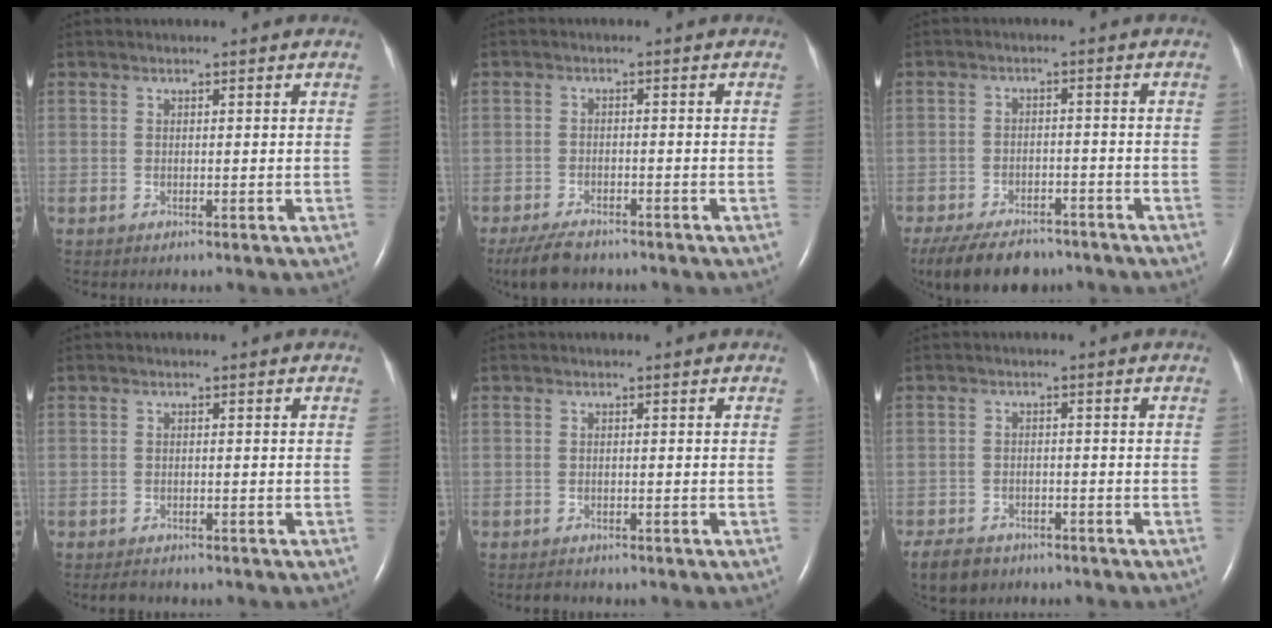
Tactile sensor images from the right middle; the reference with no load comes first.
{"total": 6.1, "force": [-5.0, 2.1, 2.7], "torque": [-0.054, -0.012, -0.083]}
{"total": 11.1, "force": [-8.8, 4.9, 4.7], "torque": [-0.090, -0.010, -0.132]}
{"total": 1.7, "force": [-1.5, 0.7, 0.5], "torque": [-0.016, -0.004, -0.021]}
{"total": 1.3, "force": [-1.2, 0.5, 0.2], "torque": [-0.011, -0.004, -0.017]}
{"total": 5.7, "force": [-4.4, 3.3, 1.2], "torque": [-0.024, -0.003, -0.072]}